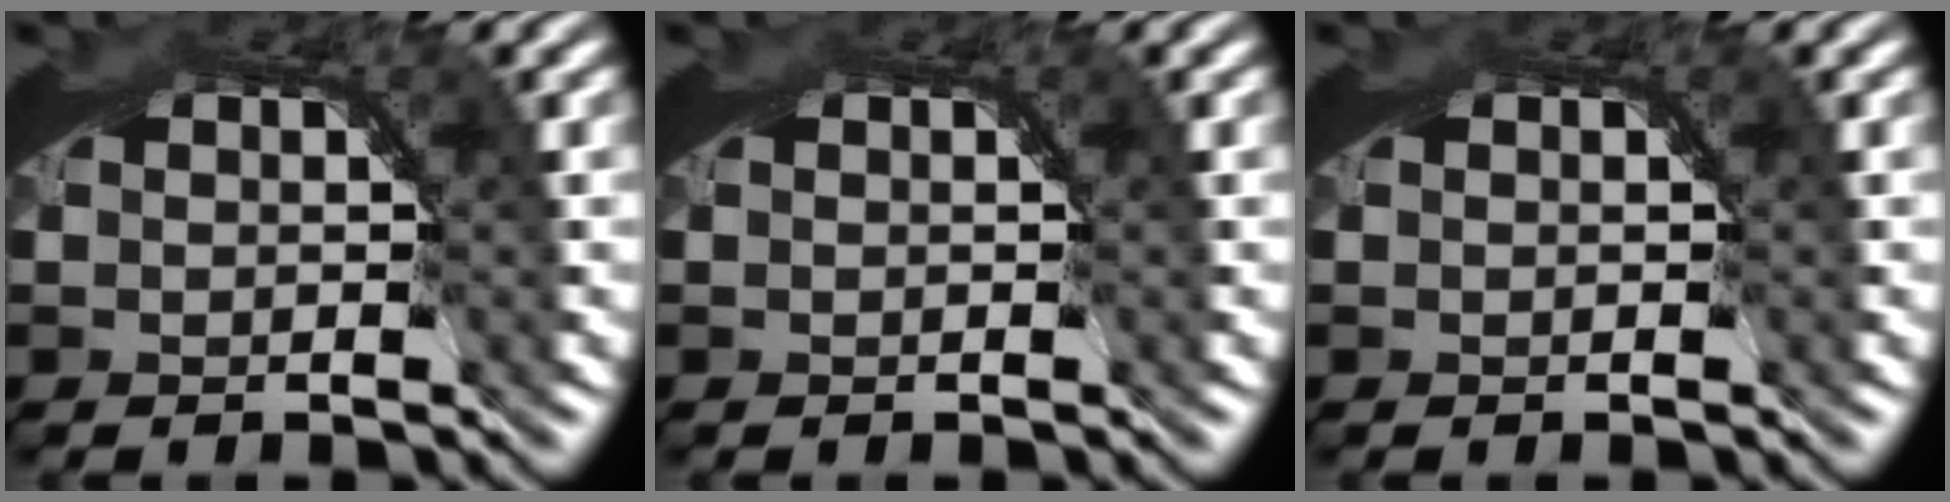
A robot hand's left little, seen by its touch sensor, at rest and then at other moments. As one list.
[{"total": 0.0}, {"total": 0.0}]